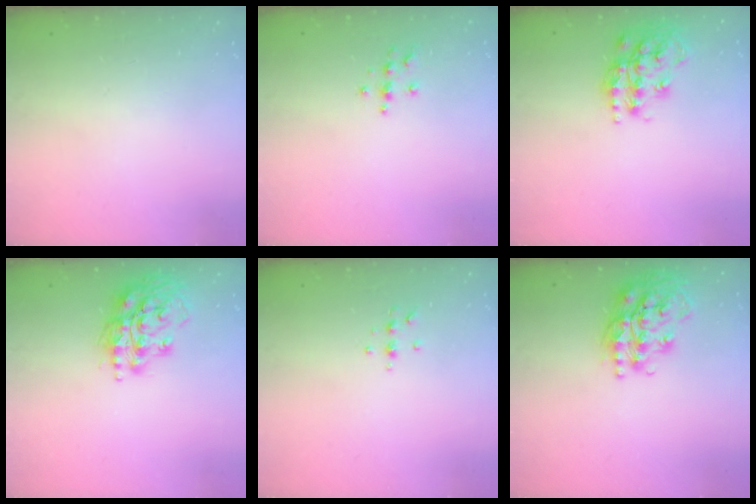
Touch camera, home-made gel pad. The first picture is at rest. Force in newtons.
{"total": 5.6, "press": 5.5, "slide": 0.7}
{"total": 18.0, "press": 17.9, "slide": 1.2}
{"total": 15.3, "press": 15.2, "slide": 1.9}
{"total": 4.9, "press": 4.9, "slide": 0.7}
{"total": 19.2, "press": 19.1, "slide": 1.6}